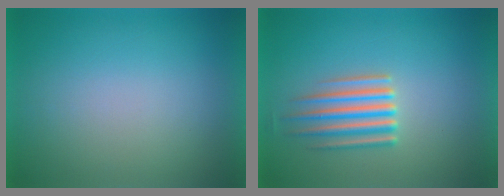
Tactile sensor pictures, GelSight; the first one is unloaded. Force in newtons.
{"total": 3.7}